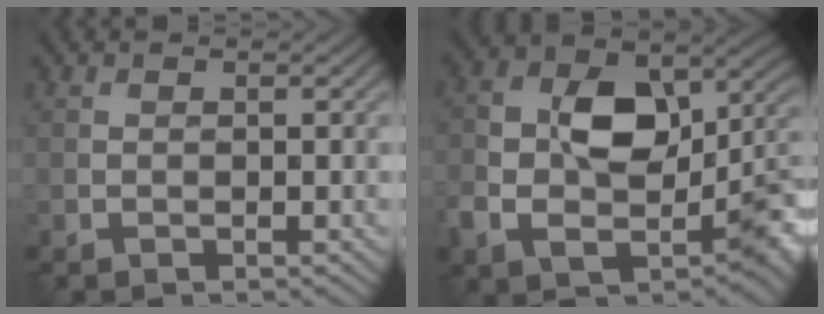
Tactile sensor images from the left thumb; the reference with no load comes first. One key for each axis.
{"total": 14.2, "fx": -1.7, "fy": 9.6, "fz": 10.4, "tx": -0.168, "ty": -0.013, "tz": -0.031}